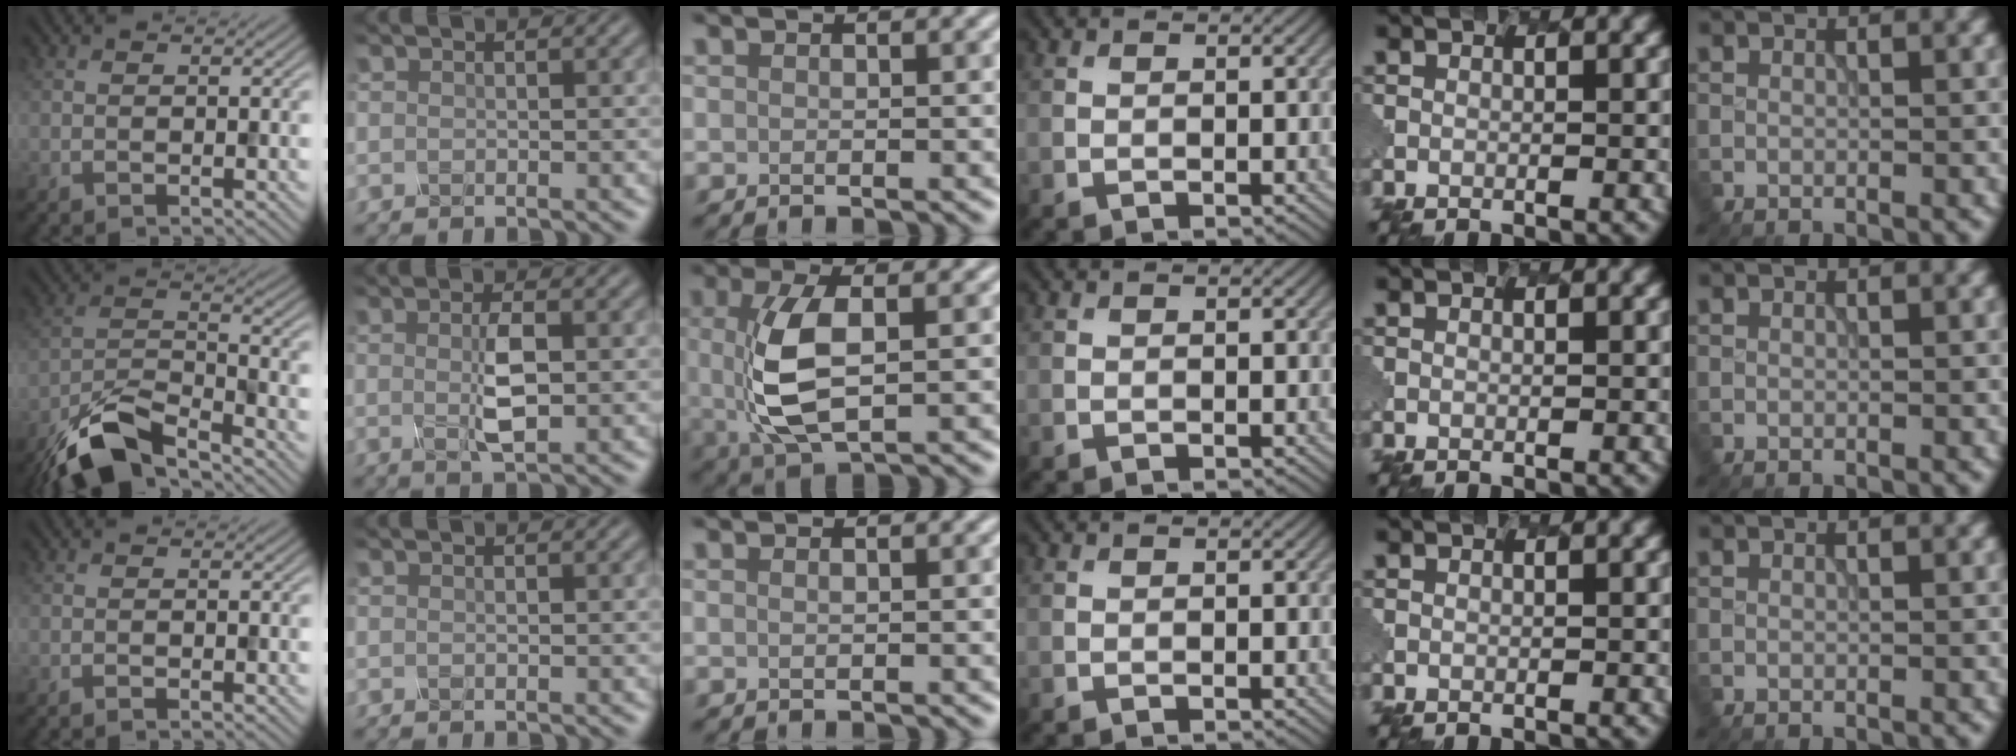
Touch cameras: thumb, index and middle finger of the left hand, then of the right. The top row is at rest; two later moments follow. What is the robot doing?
{"motion": "press", "object": "mechanical pencil"}